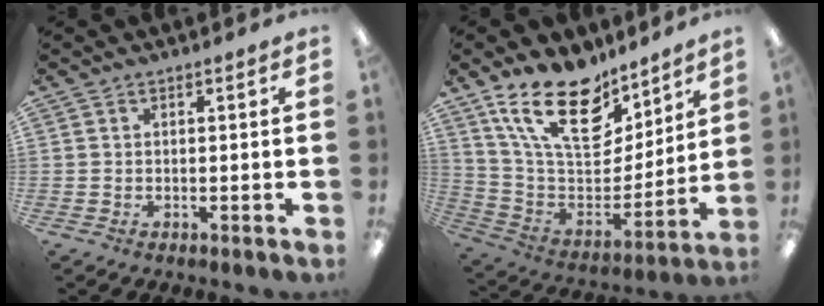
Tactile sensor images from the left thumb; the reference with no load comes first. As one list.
[{"total": 20.8, "force": [13.9, 10.4, 11.6], "torque": [-0.214, -0.089, 0.251]}]